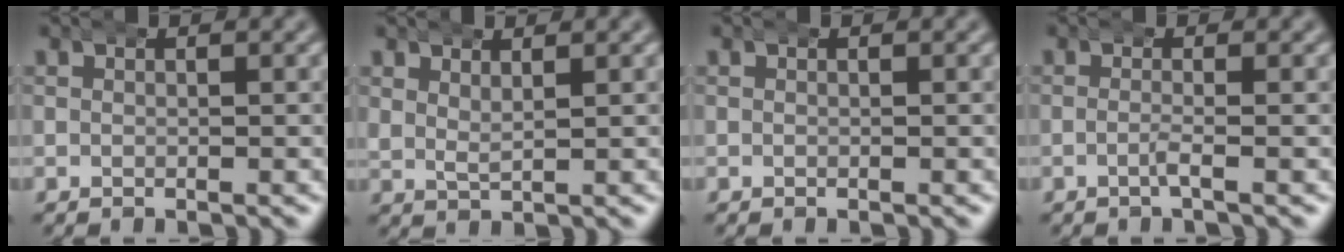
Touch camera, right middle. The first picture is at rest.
{"total": 2.0, "force": [1.6, 0.8, 1.0], "torque": [-0.025, -0.002, 0.032]}
{"total": 0.0}
{"total": 1.3, "force": [-0.6, -0.1, 1.2], "torque": [-0.020, 0.001, -0.019]}